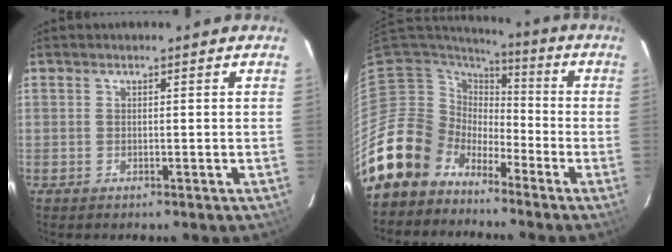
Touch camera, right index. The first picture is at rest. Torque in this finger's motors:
{"motor_torque": [0.90, -1.00, -0.06, -0.21]}